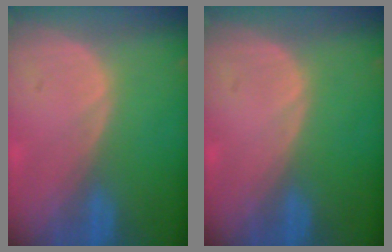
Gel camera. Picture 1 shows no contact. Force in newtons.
{"total": 0.0}